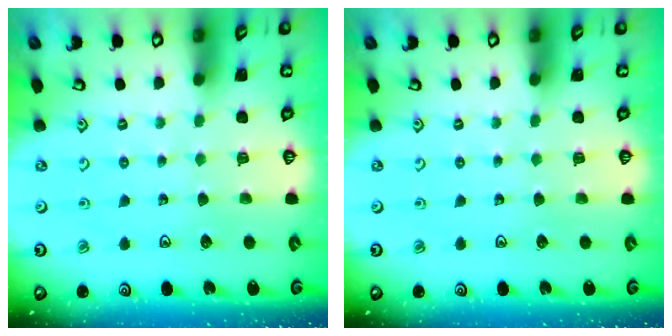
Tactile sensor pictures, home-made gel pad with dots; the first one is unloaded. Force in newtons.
{"total": 0.0}